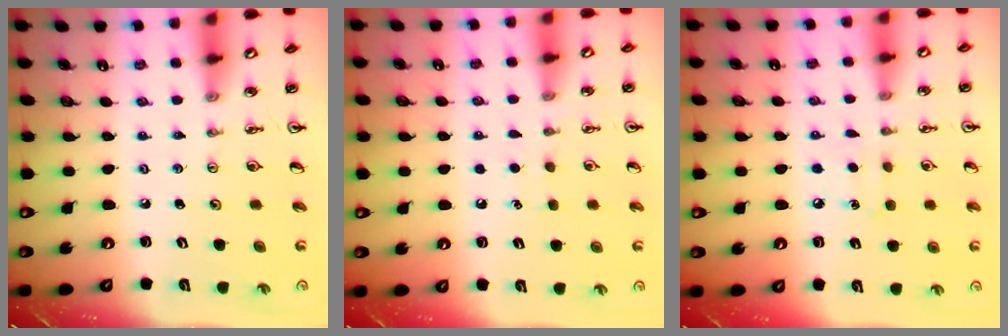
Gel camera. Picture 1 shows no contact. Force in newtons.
{"total": 5.3, "press": 5.3, "slide": 0.7}
{"total": 6.4, "press": 6.3, "slide": 0.7}